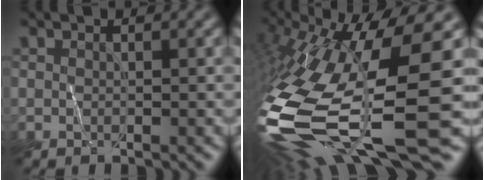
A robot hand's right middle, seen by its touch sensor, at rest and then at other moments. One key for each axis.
{"total": 17.5, "fx": -3.1, "fy": 6.0, "fz": 16.1, "tx": -0.361, "ty": -0.036, "tz": -0.040}